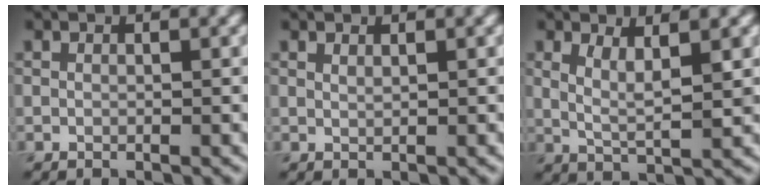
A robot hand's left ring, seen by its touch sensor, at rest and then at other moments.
{"total": 0.5, "force": [0.5, 0.1, 0.2], "torque": [-0.003, -0.001, 0.010]}
{"total": 3.1, "force": [1.3, 0.8, 2.8], "torque": [-0.050, -0.008, 0.026]}